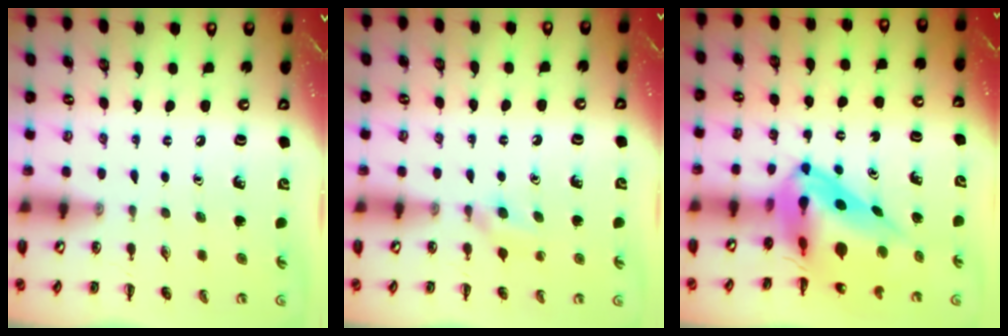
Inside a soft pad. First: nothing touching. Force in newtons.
{"total": 4.0, "press": 3.7, "slide": 1.5}
{"total": 9.3, "press": 8.9, "slide": 2.7}